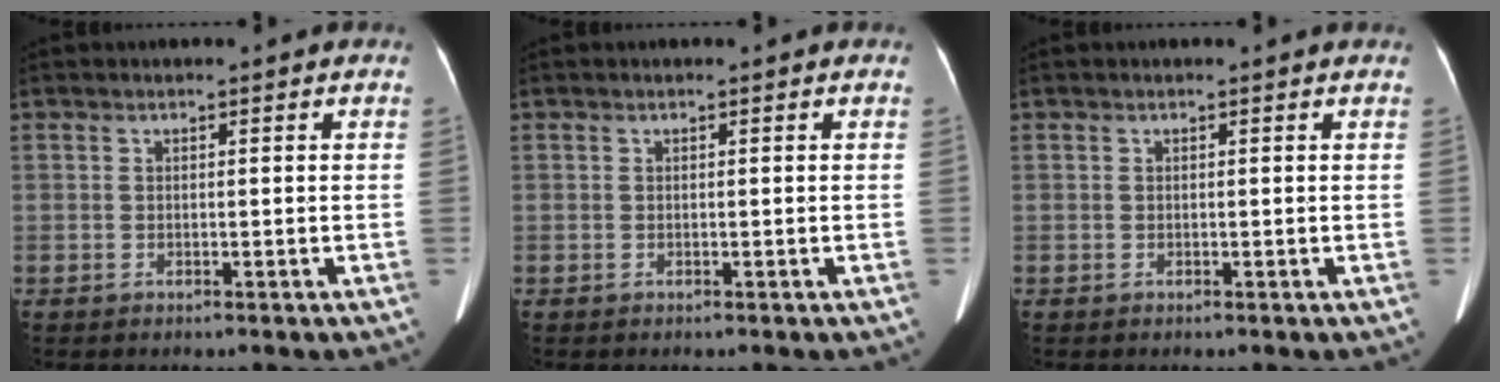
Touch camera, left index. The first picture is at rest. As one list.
[{"total": 0.0}, {"total": 0.9, "force": [0.9, 0.0, 0.2], "torque": [-0.010, 0.004, 0.008]}]